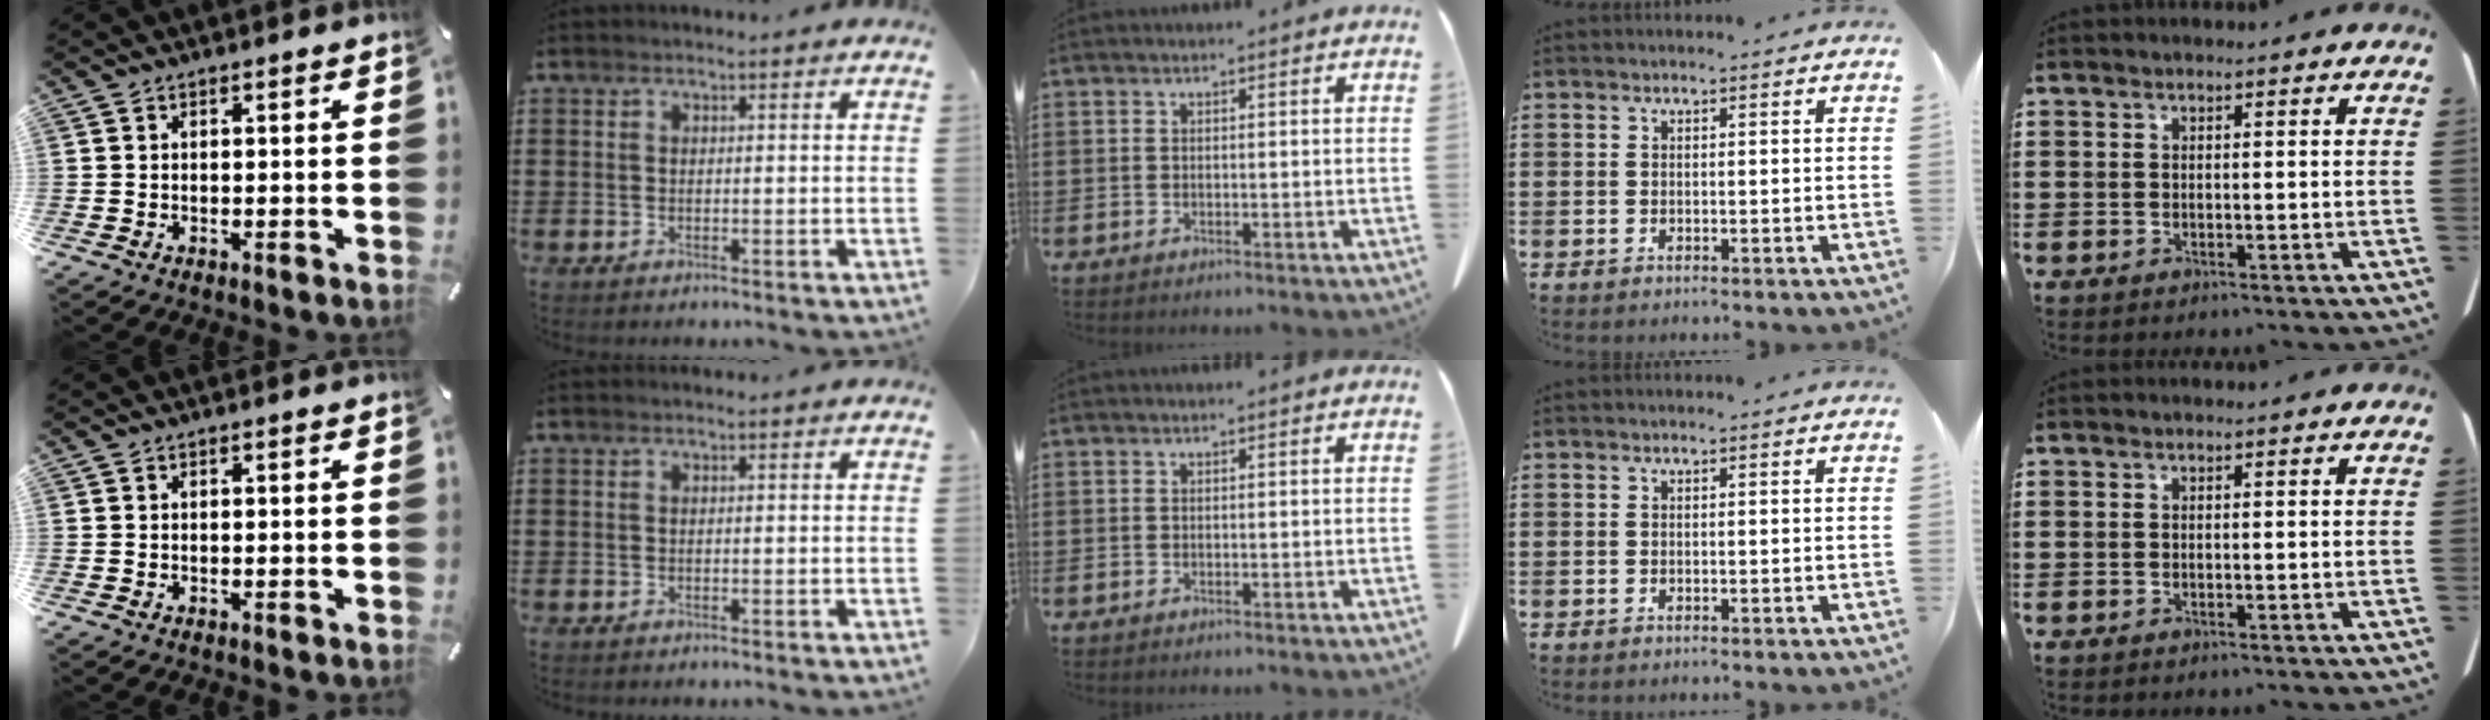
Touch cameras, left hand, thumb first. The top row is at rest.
{}